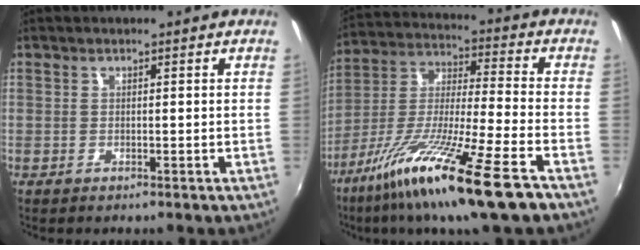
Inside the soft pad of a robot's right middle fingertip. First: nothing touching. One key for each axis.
{"total": 19.8, "fx": -12.4, "fy": 0.8, "fz": 15.4, "tx": -0.292, "ty": -0.050, "tz": -0.222}